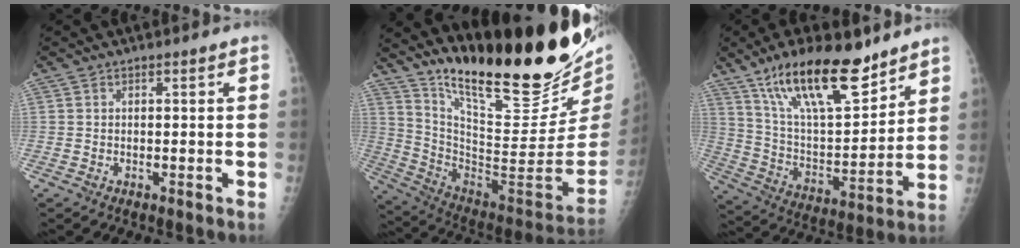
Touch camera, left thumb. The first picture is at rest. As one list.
[{"total": 30.1, "force": [22.5, 6.3, 19.0], "torque": [-0.270, -0.142, 0.349]}, {"total": 21.8, "force": [14.8, 7.6, 14.1], "torque": [-0.208, -0.066, 0.264]}]